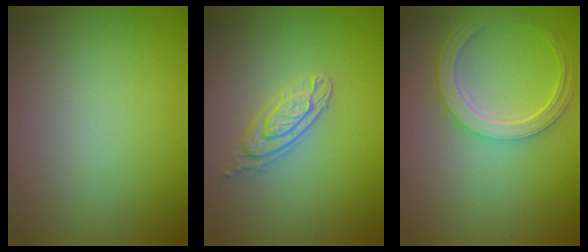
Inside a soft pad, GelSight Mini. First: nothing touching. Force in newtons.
{"total": 2.6, "press": 2.4, "slide": 1.0}
{"total": 4.6, "press": 3.7, "slide": 2.8}